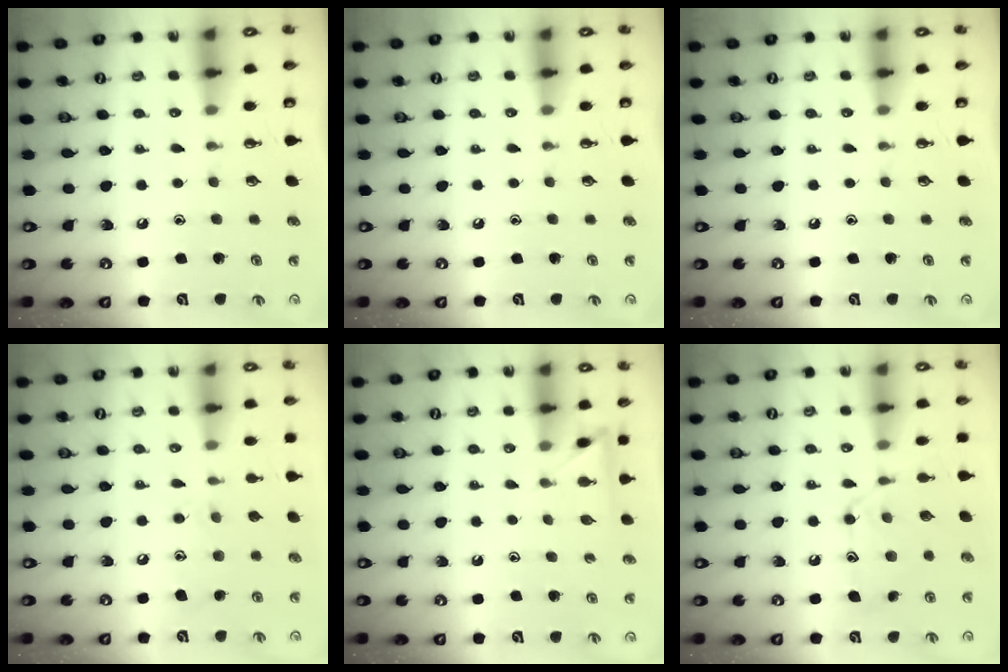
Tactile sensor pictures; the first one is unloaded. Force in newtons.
{"total": 0.0}
{"total": 0.0}
{"total": 10.3, "press": 10.3, "slide": 0.8}
{"total": 4.7, "press": 4.6, "slide": 0.6}
{"total": 10.9, "press": 10.9, "slide": 0.1}